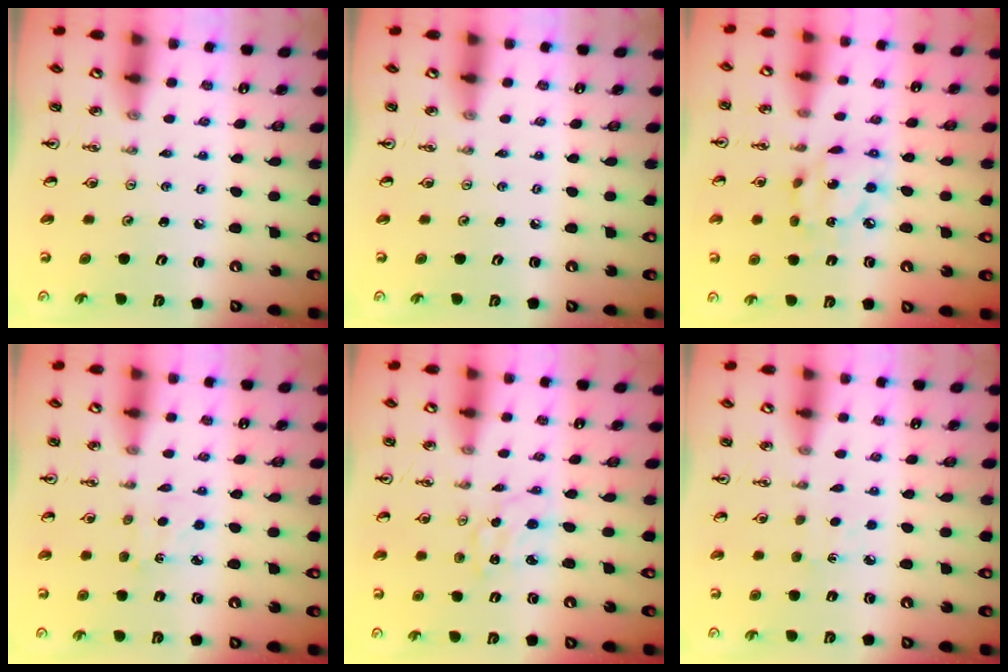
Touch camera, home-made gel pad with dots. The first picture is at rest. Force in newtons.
{"total": 0.0}
{"total": 10.3, "press": 10.2, "slide": 0.7}
{"total": 4.2, "press": 4.1, "slide": 0.5}
{"total": 1.7, "press": 1.7, "slide": 0.3}
{"total": 3.8, "press": 3.8, "slide": 0.5}